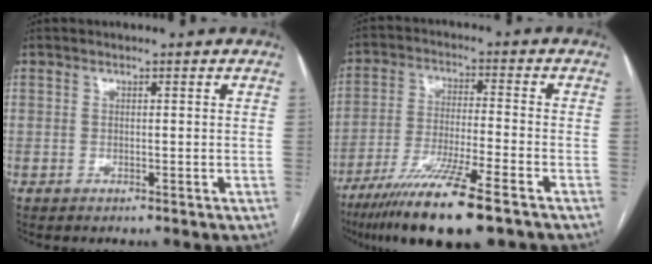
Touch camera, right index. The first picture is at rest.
{"total": 14.3, "force": [-9.6, 0.5, 10.6], "torque": [-0.200, -0.041, -0.166]}